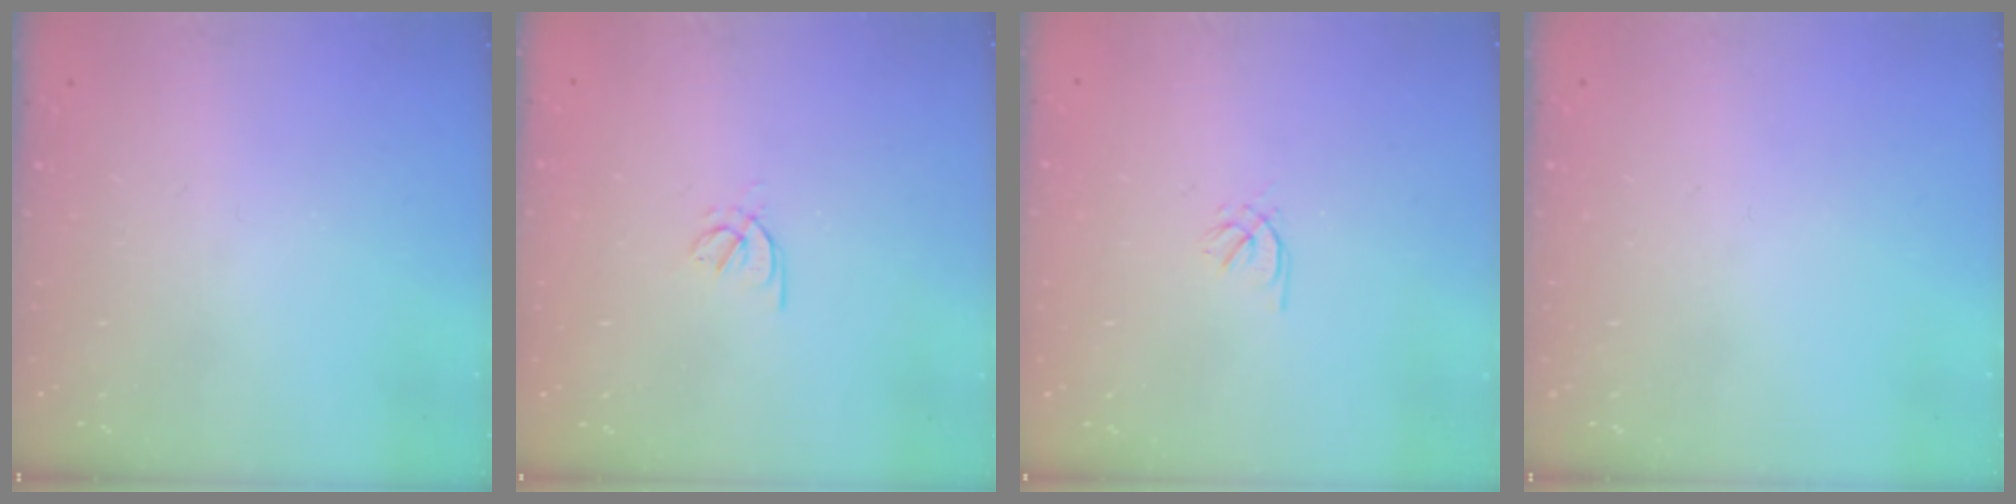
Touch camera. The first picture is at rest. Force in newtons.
{"total": 2.4, "press": 2.4, "slide": 0.5}
{"total": 0.5, "press": 0.3, "slide": 0.4}
{"total": 0.0}